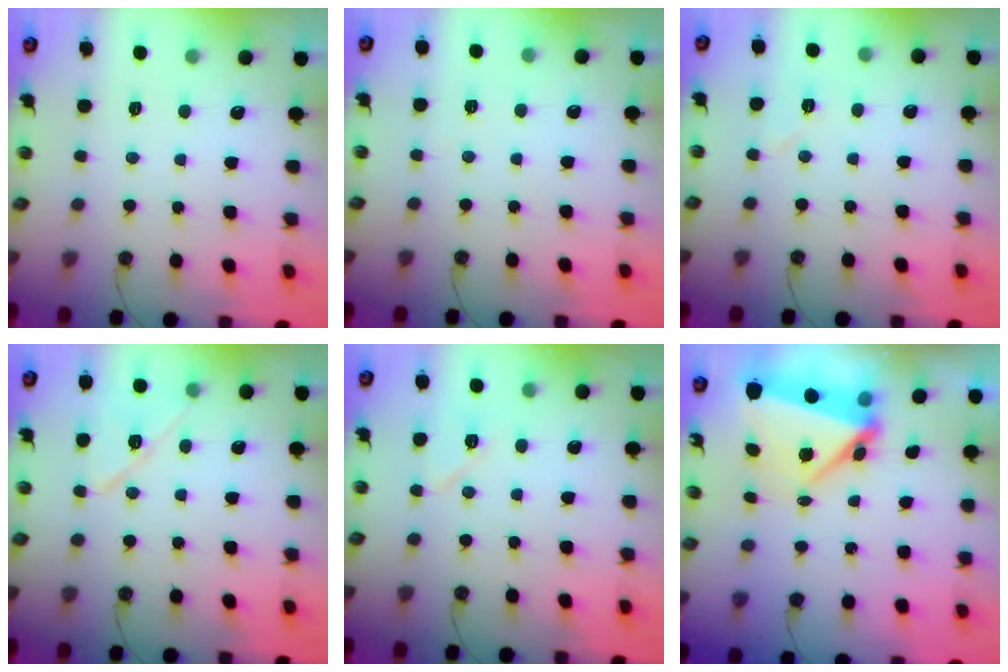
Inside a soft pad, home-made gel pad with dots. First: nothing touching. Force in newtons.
{"total": 2.0, "press": 2.0, "slide": 0.4}
{"total": 5.6, "press": 4.9, "slide": 2.7}
{"total": 10.1, "press": 10.0, "slide": 1.4}
{"total": 7.0, "press": 6.9, "slide": 1.2}
{"total": 8.9, "press": 6.7, "slide": 5.8}